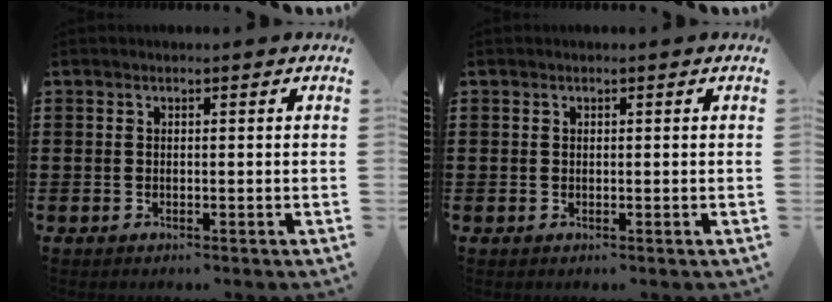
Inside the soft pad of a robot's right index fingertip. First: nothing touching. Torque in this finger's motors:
{"motor_torque": [0.61, 0.58, 0.00, -0.01]}